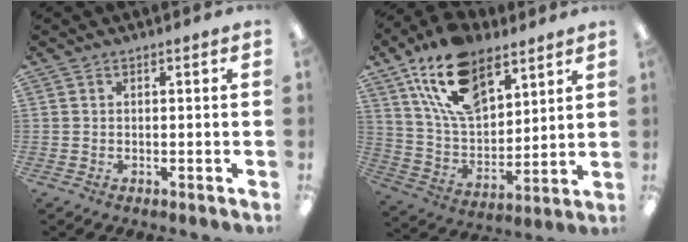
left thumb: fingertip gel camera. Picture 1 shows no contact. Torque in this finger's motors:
{"motor_torque": [0.97, 0.58, 1.75, -1.02, 0.59]}